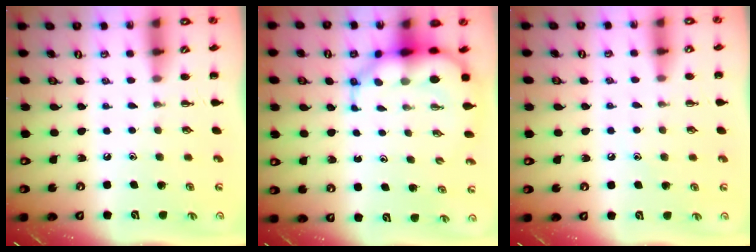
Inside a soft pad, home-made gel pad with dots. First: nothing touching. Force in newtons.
{"total": 7.2, "press": 6.8, "slide": 2.2}
{"total": 6.0, "press": 5.8, "slide": 1.7}